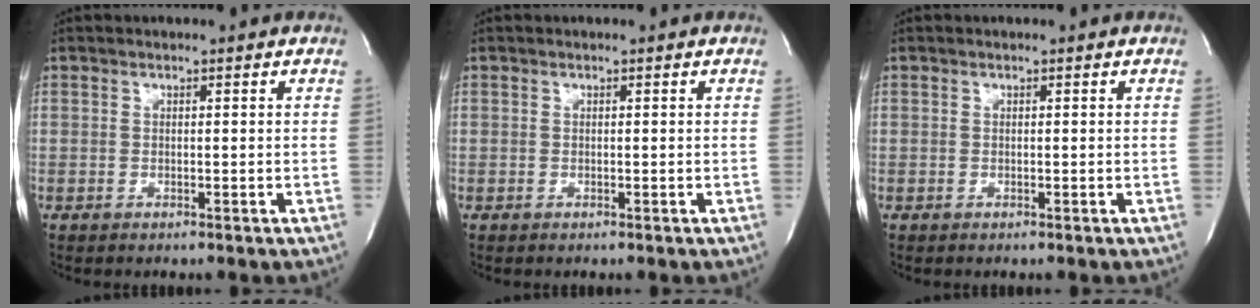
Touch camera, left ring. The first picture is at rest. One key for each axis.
{"total": 0.0}
{"total": 0.0}